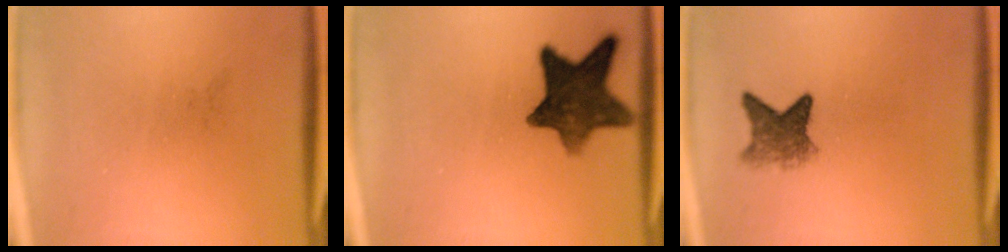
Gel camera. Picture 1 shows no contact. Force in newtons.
{"total": 11.5}
{"total": 4.4}